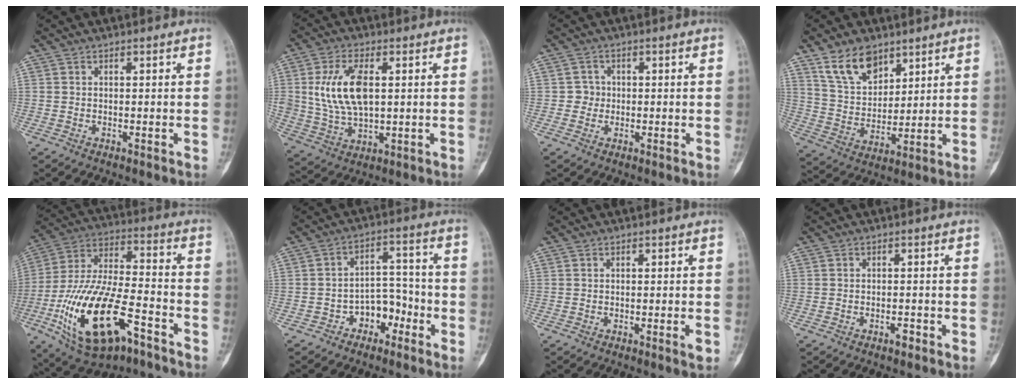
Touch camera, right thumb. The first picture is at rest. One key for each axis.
{"total": 12.8, "fx": 2.2, "fy": 6.9, "fz": 10.6, "tx": -0.201, "ty": -0.004, "tz": 0.047}
{"total": 2.3, "fx": -0.1, "fy": 2.3, "fz": 0.3, "tx": 0.013, "ty": 0.008, "tz": -0.008}
{"total": 10.9, "fx": 7.3, "fy": 6.2, "fz": 5.2, "tx": -0.074, "ty": -0.038, "tz": 0.146}
{"total": 24.1, "fx": -10.7, "fy": 10.5, "fz": 18.9, "tx": -0.382, "ty": 0.050, "tz": -0.177}
{"total": 7.6, "fx": -3.7, "fy": 5.3, "fz": 4.0, "tx": -0.027, "ty": 0.051, "tz": -0.064}
{"total": 1.6, "fx": -0.6, "fy": 0.2, "fz": 1.5, "tx": -0.027, "ty": -0.004, "tz": -0.010}
{"total": 1.7, "fx": -1.1, "fy": 0.7, "fz": 1.1, "tx": -0.019, "ty": 0.006, "tz": -0.018}